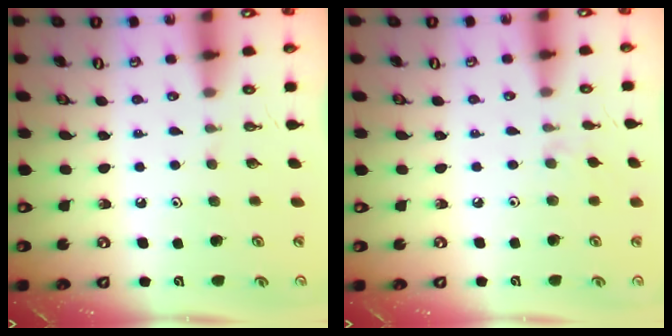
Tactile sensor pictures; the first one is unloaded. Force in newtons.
{"total": 1.1, "press": 1.0, "slide": 0.4}